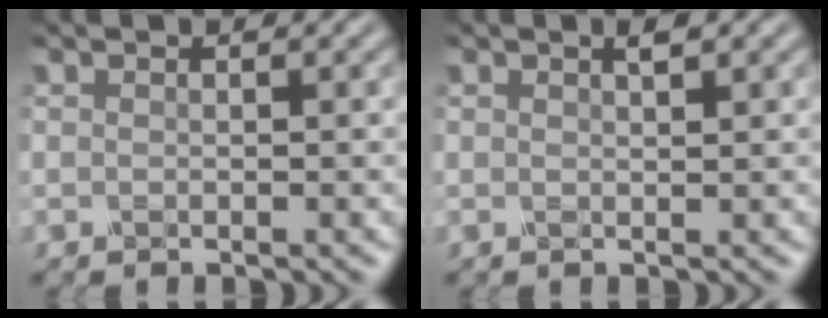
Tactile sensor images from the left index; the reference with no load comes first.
{"total": 0.9, "force": [0.5, 0.2, 0.8], "torque": [-0.011, 0.003, 0.007]}